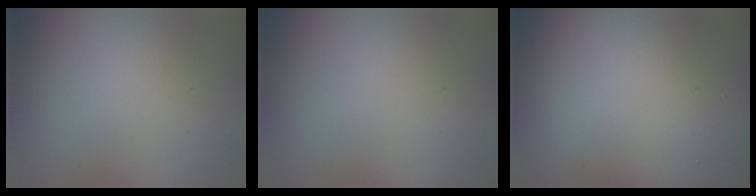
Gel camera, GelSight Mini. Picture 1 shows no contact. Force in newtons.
{"total": 0.0}
{"total": 19.9, "press": 19.8, "slide": 1.2}